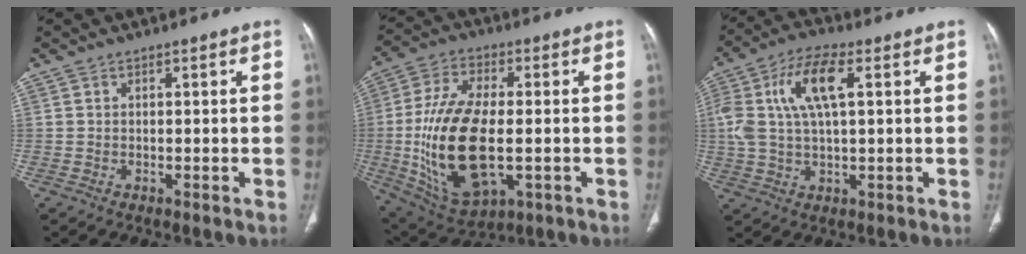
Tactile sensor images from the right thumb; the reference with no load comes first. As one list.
[{"total": 20.3, "force": [-2.4, 10.0, 17.5], "torque": [-0.346, -0.002, -0.027]}, {"total": 11.4, "force": [2.9, 4.6, 10.1], "torque": [-0.217, 0.018, 0.056]}]